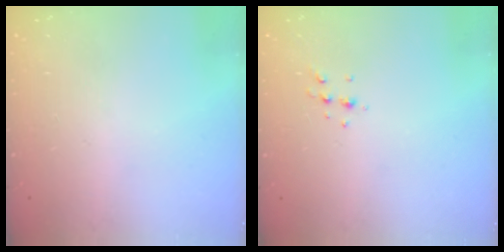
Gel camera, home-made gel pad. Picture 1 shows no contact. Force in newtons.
{"total": 4.3, "press": 4.2, "slide": 0.9}